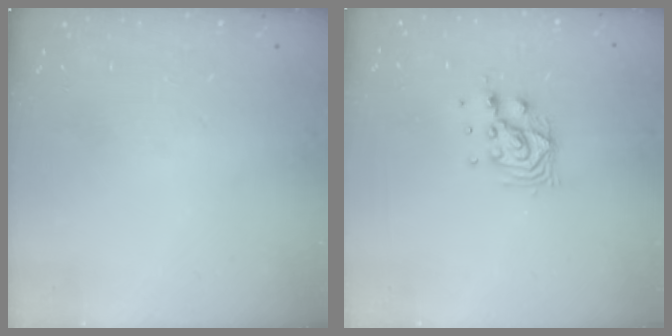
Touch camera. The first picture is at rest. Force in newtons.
{"total": 8.4, "press": 8.4, "slide": 0.6}